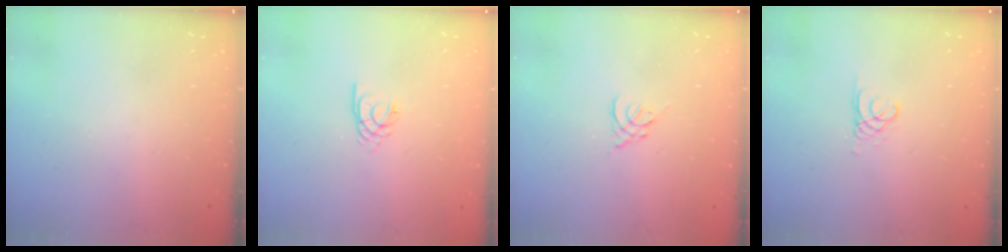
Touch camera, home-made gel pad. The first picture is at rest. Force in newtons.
{"total": 2.8, "press": 2.7, "slide": 0.3}
{"total": 1.3, "press": 1.2, "slide": 0.6}
{"total": 1.3, "press": 1.3, "slide": 0.1}